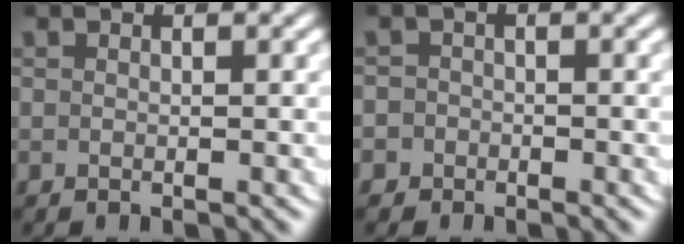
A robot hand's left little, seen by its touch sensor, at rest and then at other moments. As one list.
[{"total": 3.0, "force": [-1.4, 2.6, -0.1], "torque": [-0.006, -0.009, -0.028]}]